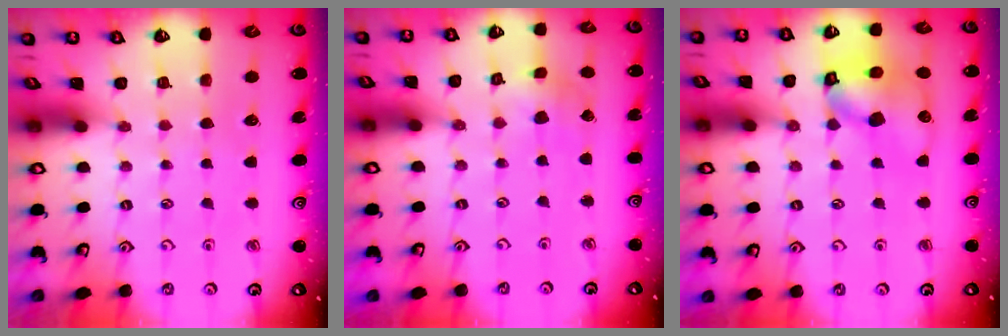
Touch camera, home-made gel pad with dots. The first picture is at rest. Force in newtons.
{"total": 2.9, "press": 2.9, "slide": 0.3}
{"total": 13.1, "press": 13.0, "slide": 1.8}